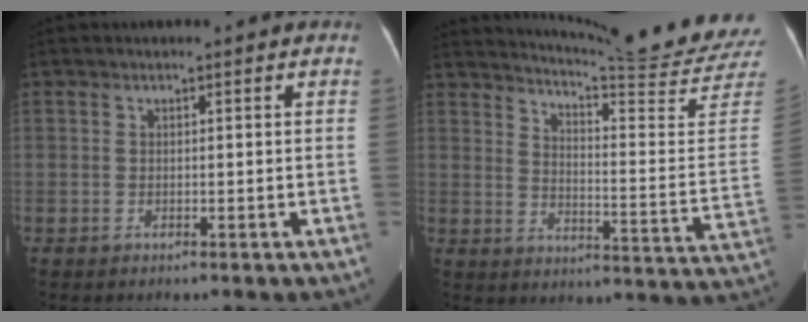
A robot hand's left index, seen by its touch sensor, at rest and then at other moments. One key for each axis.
{"total": 22.1, "fx": 20.6, "fy": -2.0, "fz": 7.6, "tx": -0.131, "ty": -0.124, "tz": 0.256}